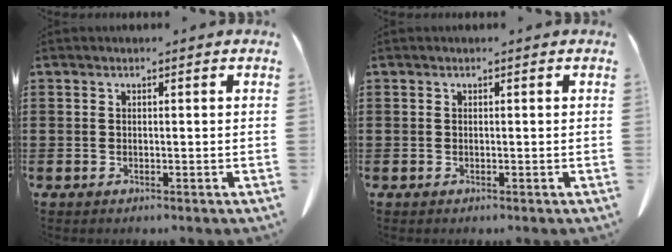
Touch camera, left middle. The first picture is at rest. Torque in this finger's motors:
{"motor_torque": [0.01, 0.00, -0.01, 0.00]}